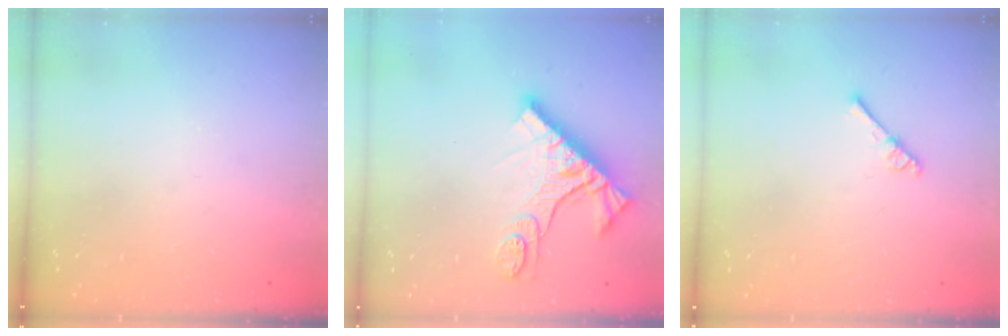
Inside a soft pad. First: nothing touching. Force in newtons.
{"total": 13.6, "press": 13.5, "slide": 1.5}
{"total": 2.6, "press": 2.6, "slide": 0.3}